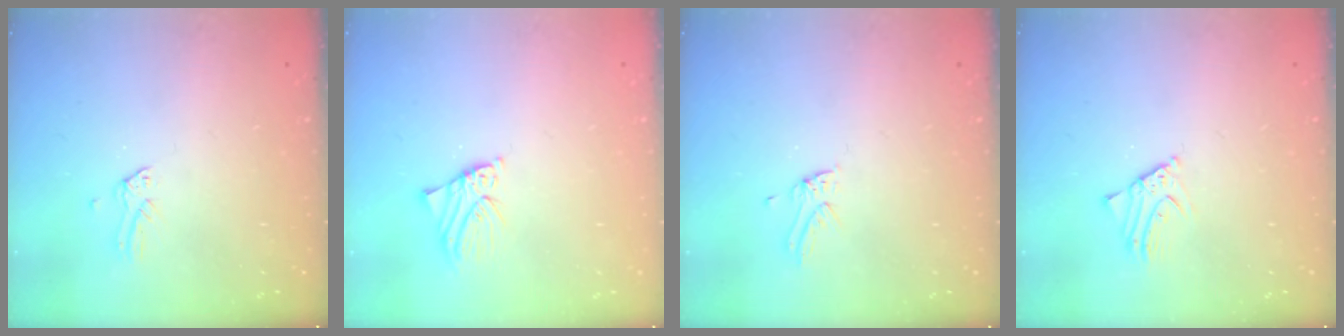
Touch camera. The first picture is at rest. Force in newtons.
{"total": 2.4, "press": 2.4, "slide": 0.3}
{"total": 2.0, "press": 2.0, "slide": 0.1}
{"total": 2.2, "press": 2.2, "slide": 0.0}